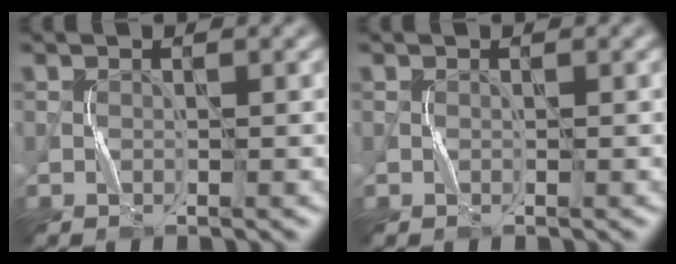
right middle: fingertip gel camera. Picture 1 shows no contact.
{"total": 0.0}